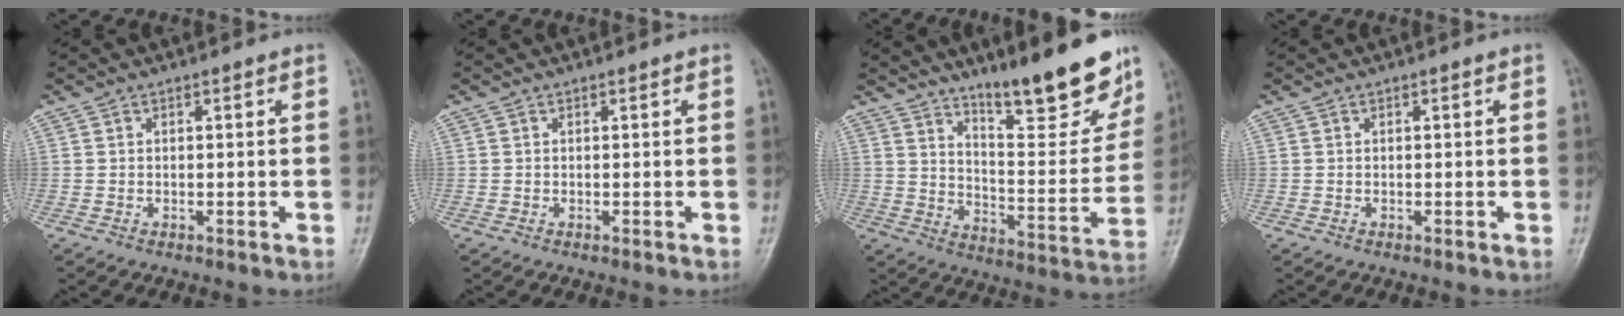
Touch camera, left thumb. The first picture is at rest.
{"total": 0.0}
{"total": 18.6, "force": [13.7, 4.3, 11.7], "torque": [-0.125, -0.095, 0.215]}
{"total": 0.0}